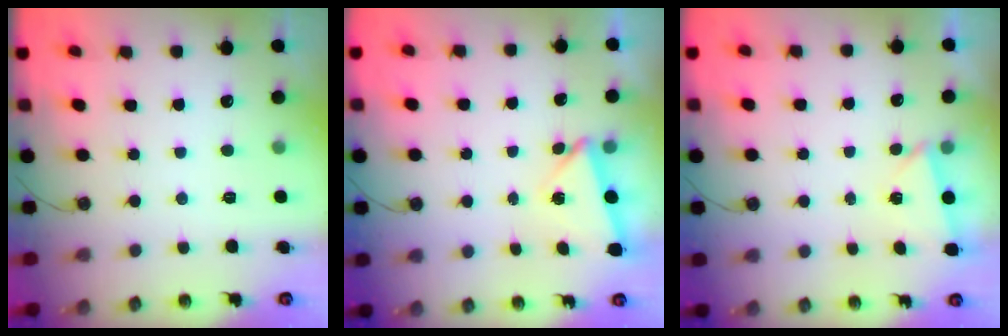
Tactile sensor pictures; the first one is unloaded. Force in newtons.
{"total": 2.9, "press": 2.6, "slide": 1.2}
{"total": 2.5, "press": 0.6, "slide": 2.4}